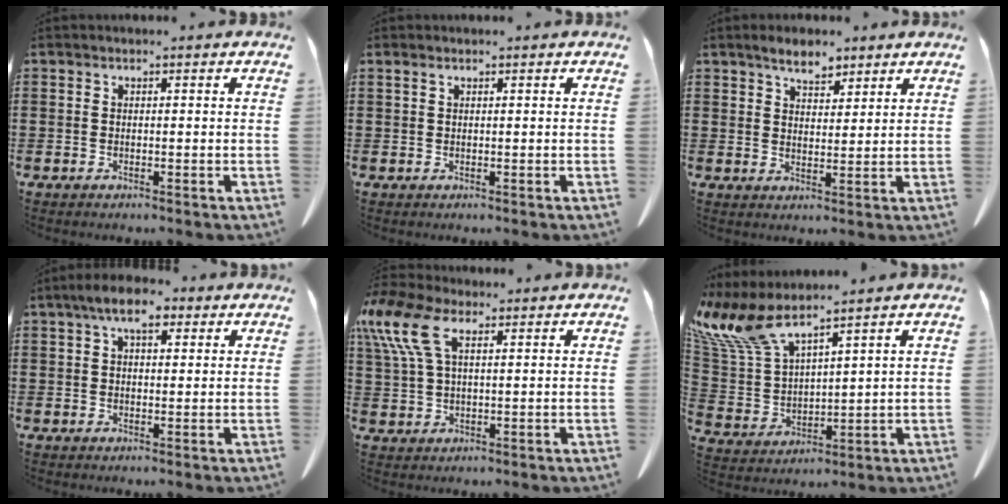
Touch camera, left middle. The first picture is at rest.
{"total": 0.7, "force": [0.4, 0.2, 0.5], "torque": [-0.012, 0.003, 0.007]}
{"total": 4.5, "force": [3.7, 1.8, 1.8], "torque": [-0.038, -0.001, 0.067]}
{"total": 6.1, "force": [3.6, 2.5, 4.3], "torque": [-0.078, 0.005, 0.058]}
{"total": 9.7, "force": [4.6, 4.7, 7.1], "torque": [-0.179, 0.003, 0.080]}
{"total": 9.8, "force": [7.3, 2.6, 6.0], "torque": [-0.162, -0.039, 0.129]}